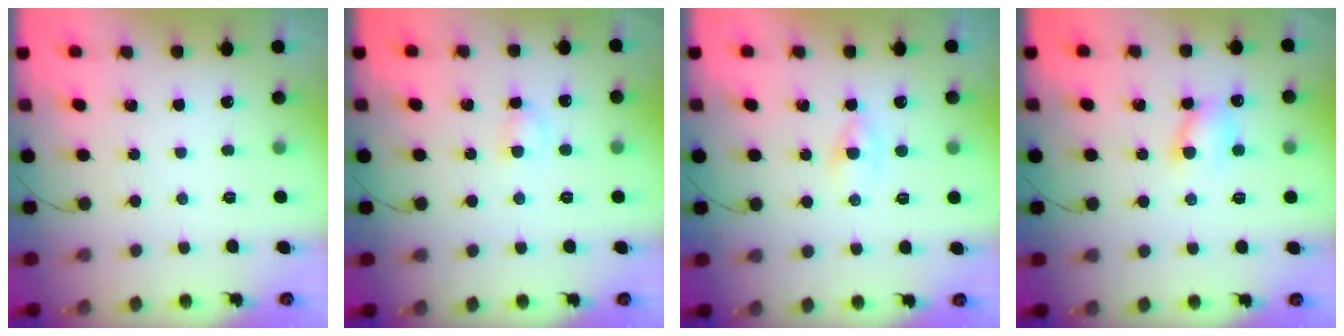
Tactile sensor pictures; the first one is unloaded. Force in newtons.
{"total": 3.6, "press": 3.4, "slide": 1.3}
{"total": 1.1, "press": 0.8, "slide": 0.7}
{"total": 7.1, "press": 7.1, "slide": 0.6}